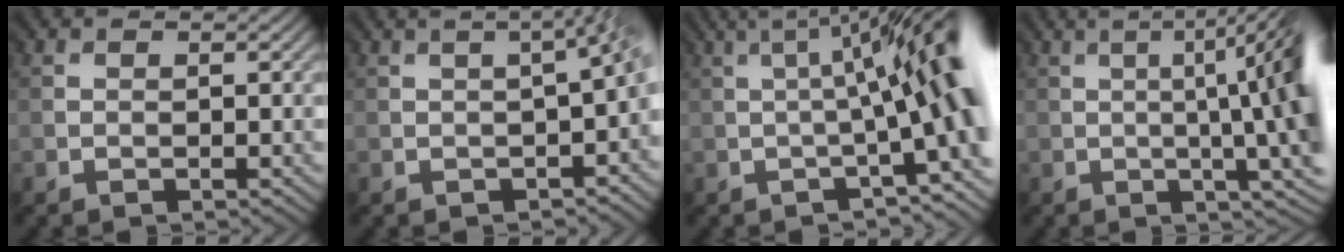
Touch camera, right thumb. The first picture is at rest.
{"total": 6.7, "force": [-0.7, 2.7, 6.1], "torque": [-0.042, 0.006, -0.017]}
{"total": 12.0, "force": [0.3, 3.0, 11.7], "torque": [-0.127, 0.016, 0.011]}
{"total": 13.1, "force": [0.6, 4.0, 12.5], "torque": [-0.134, 0.018, 0.022]}